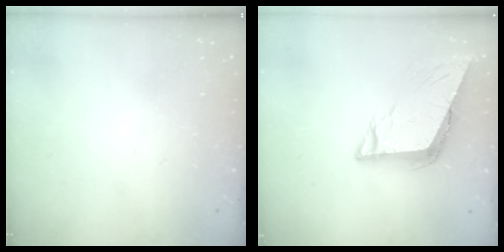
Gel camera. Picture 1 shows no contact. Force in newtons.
{"total": 9.6, "press": 9.3, "slide": 2.5}